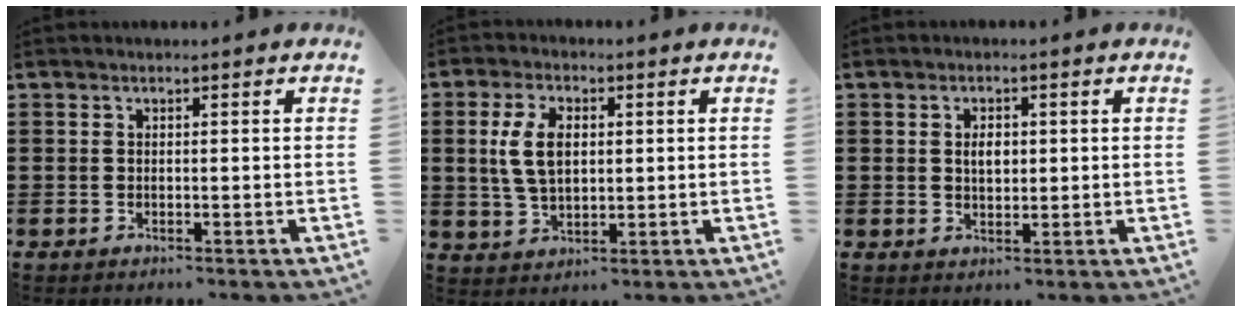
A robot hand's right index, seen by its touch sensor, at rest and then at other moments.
{"total": 7.0, "force": [1.0, 3.9, 5.7], "torque": [-0.138, 0.008, 0.011]}
{"total": 2.6, "force": [0.4, 1.4, 2.1], "torque": [-0.037, 0.002, 0.005]}